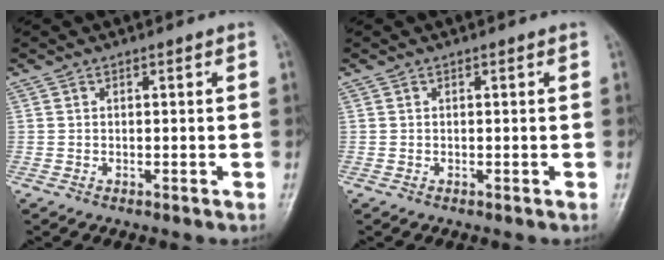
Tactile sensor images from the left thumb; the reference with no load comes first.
{"total": 0.0}